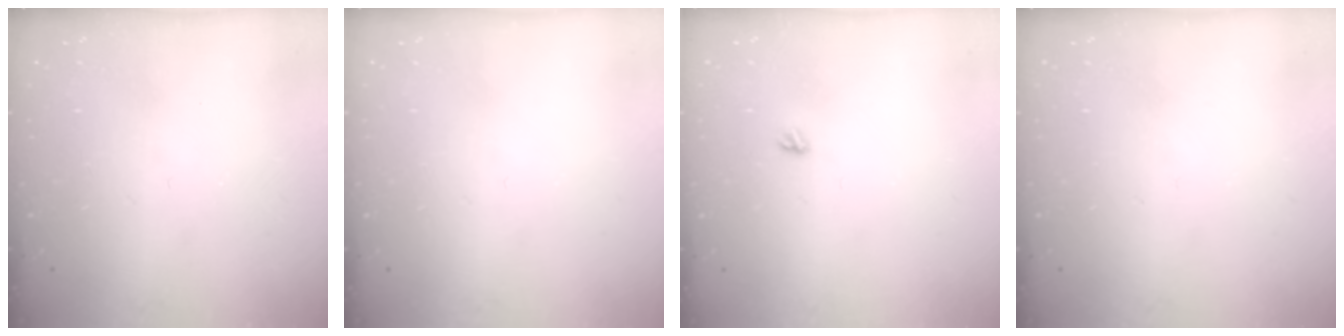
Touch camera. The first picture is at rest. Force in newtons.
{"total": 0.0}
{"total": 4.2, "press": 4.2, "slide": 0.5}
{"total": 0.0}